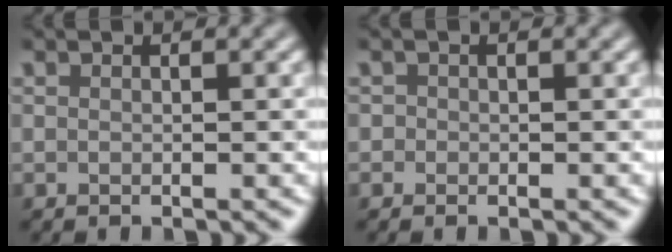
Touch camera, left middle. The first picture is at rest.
{"total": 0.6, "force": [-0.1, 0.6, 0.0], "torque": [0.006, -0.005, -0.003]}